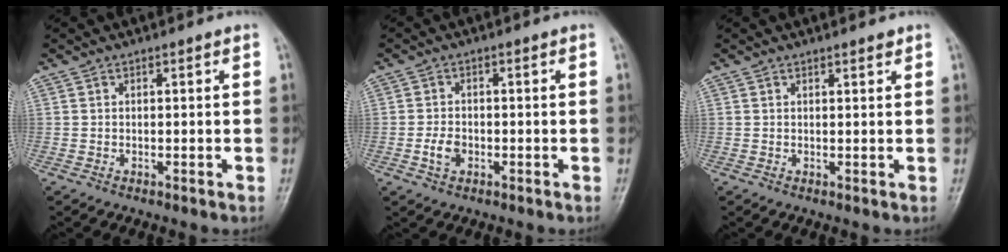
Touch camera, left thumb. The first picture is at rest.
{"total": 3.1, "force": [-1.0, 2.1, 2.0], "torque": [-0.033, 0.007, -0.020]}
{"total": 1.0, "force": [0.9, 0.2, 0.5], "torque": [-0.006, -0.006, 0.013]}